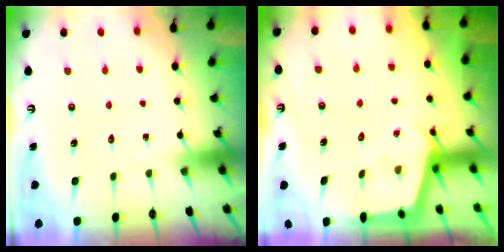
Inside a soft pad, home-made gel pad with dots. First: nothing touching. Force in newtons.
{"total": 2.9, "press": 2.9, "slide": 0.3}